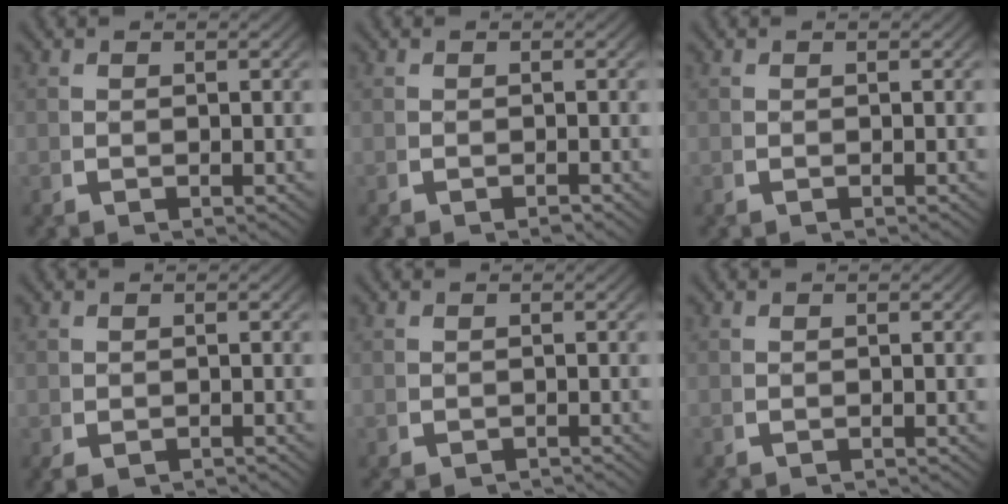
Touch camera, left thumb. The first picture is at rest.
{"total": 0.6, "force": [-0.6, 0.0, 0.0], "torque": [0.000, 0.000, -0.010]}
{"total": 0.0}
{"total": 1.4, "force": [-1.1, 0.7, 0.5], "torque": [-0.010, -0.004, -0.018]}
{"total": 1.5, "force": [-1.4, 0.5, 0.1], "torque": [-0.001, -0.004, -0.022]}
{"total": 0.5, "force": [-0.5, 0.0, -0.1], "torque": [0.001, 0.000, -0.008]}